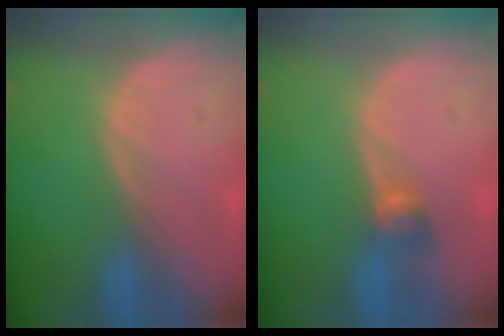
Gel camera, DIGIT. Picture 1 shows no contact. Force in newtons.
{"total": 2.6, "press": 2.5, "slide": 0.6}